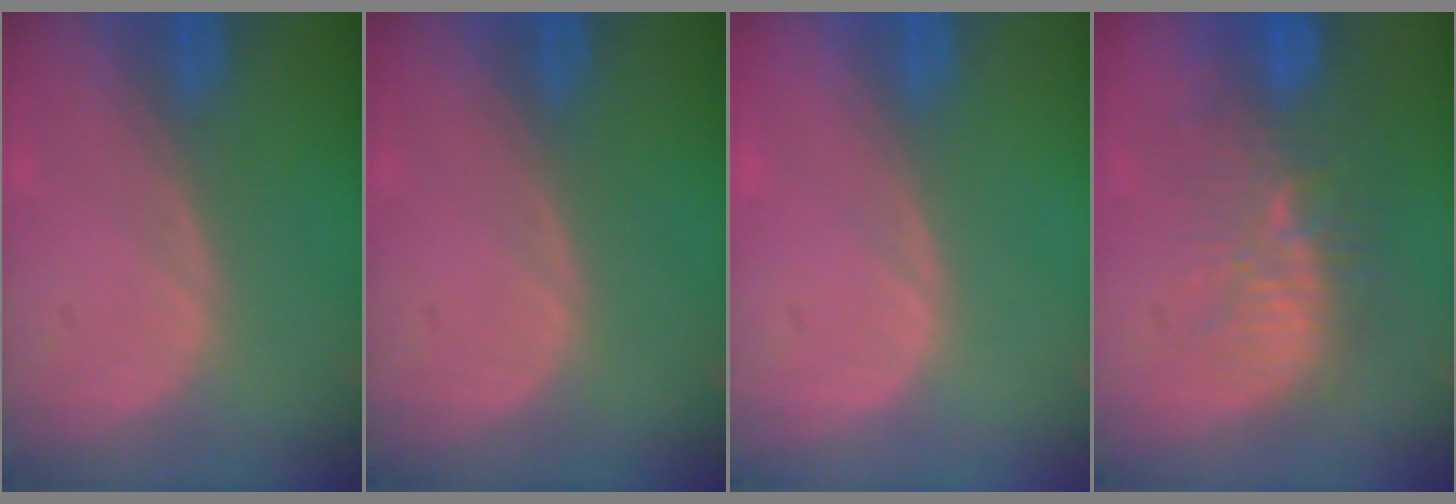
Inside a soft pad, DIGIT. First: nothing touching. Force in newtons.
{"total": 0.0}
{"total": 0.0}
{"total": 10.9, "press": 9.6, "slide": 5.1}